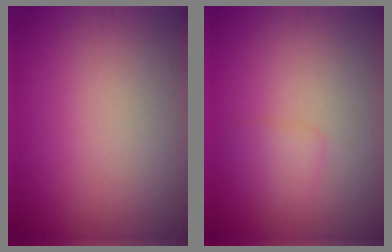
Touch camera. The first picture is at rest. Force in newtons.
{"total": 1.5, "press": 1.4, "slide": 0.1}